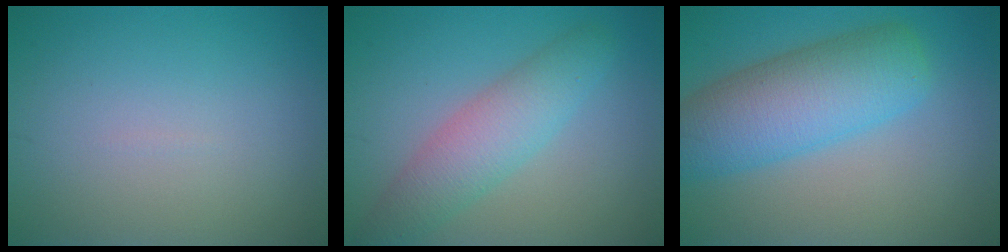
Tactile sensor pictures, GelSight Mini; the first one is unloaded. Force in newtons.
{"total": 4.5, "press": 4.5, "slide": 0.1}
{"total": 7.8, "press": 7.8, "slide": 0.2}